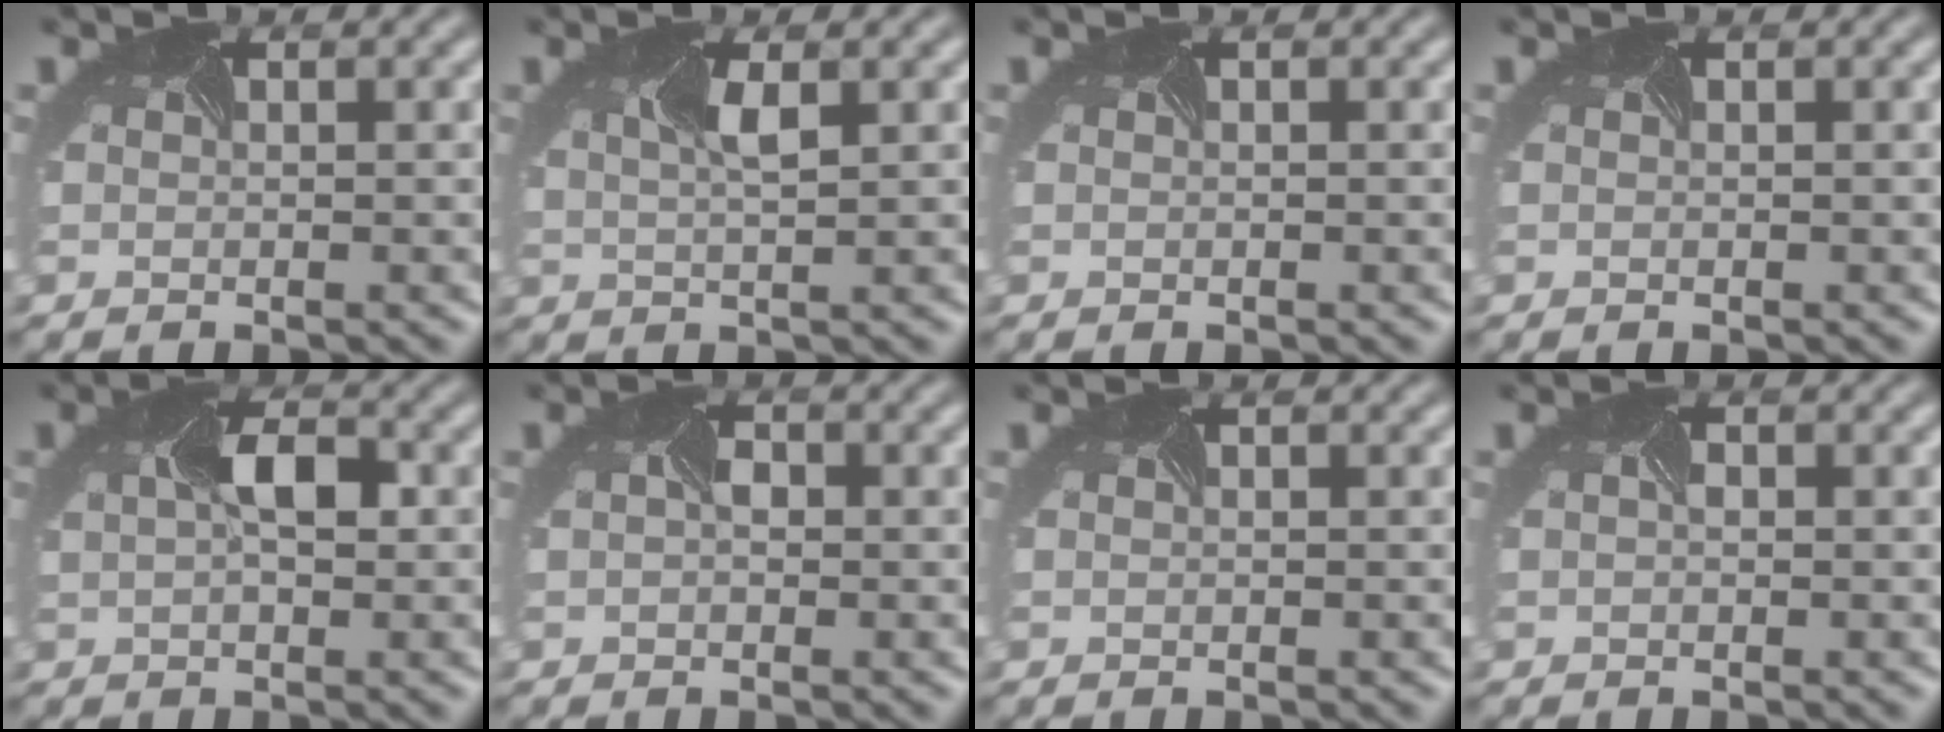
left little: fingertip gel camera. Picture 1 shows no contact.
{"total": 1.3, "force": [0.1, 0.1, 1.3], "torque": [-0.035, -0.002, 0.010]}
{"total": 0.0}
{"total": 0.0}
{"total": 2.6, "force": [-0.1, 1.3, 2.2], "torque": [-0.056, 0.005, 0.004]}
{"total": 0.9, "force": [-0.5, 0.6, 0.3], "torque": [-0.016, 0.001, 0.001]}
{"total": 0.0}
{"total": 0.5, "force": [-0.5, 0.3, 0.1], "torque": [-0.007, 0.000, 0.001]}